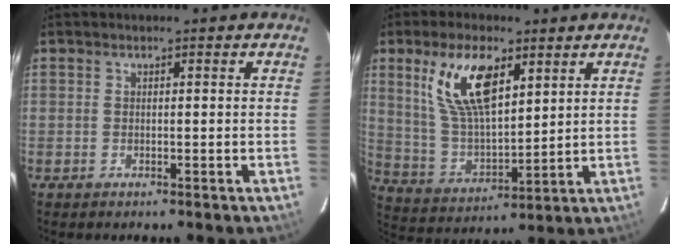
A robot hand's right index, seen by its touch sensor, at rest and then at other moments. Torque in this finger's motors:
{"motor_torque": [0.53, 0.22, 0.64, 0.19]}